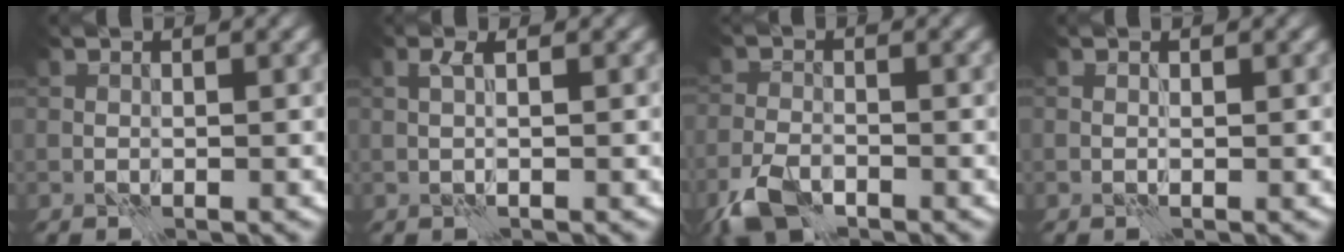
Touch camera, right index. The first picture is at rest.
{"total": 1.0, "force": [0.4, -0.5, 0.8], "torque": [-0.014, 0.008, 0.004]}
{"total": 4.1, "force": [-3.0, 1.5, 2.3], "torque": [-0.050, -0.005, -0.069]}
{"total": 0.0}